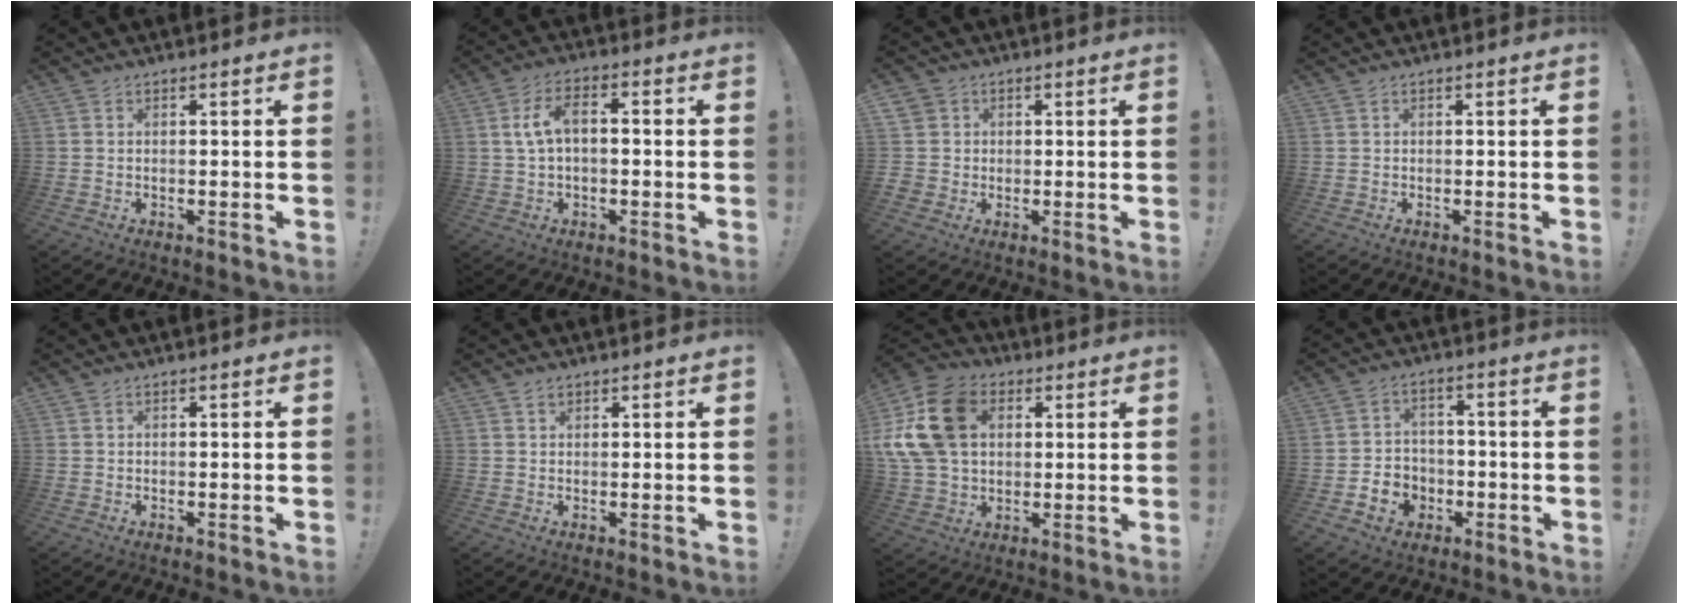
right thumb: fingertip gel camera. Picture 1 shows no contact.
{"total": 7.8, "force": [0.3, 4.6, 6.3], "torque": [-0.125, 0.012, 0.007]}
{"total": 4.3, "force": [0.7, 4.2, 0.9], "torque": [-0.019, -0.002, 0.013]}
{"total": 0.0}
{"total": 0.0}
{"total": 1.2, "force": [0.9, 0.7, 0.4], "torque": [-0.003, -0.003, 0.017]}
{"total": 20.8, "force": [5.1, 15.4, 12.9], "torque": [-0.247, -0.007, 0.102]}
{"total": 6.7, "force": [-1.4, 5.0, 4.2], "torque": [-0.051, 0.002, -0.024]}